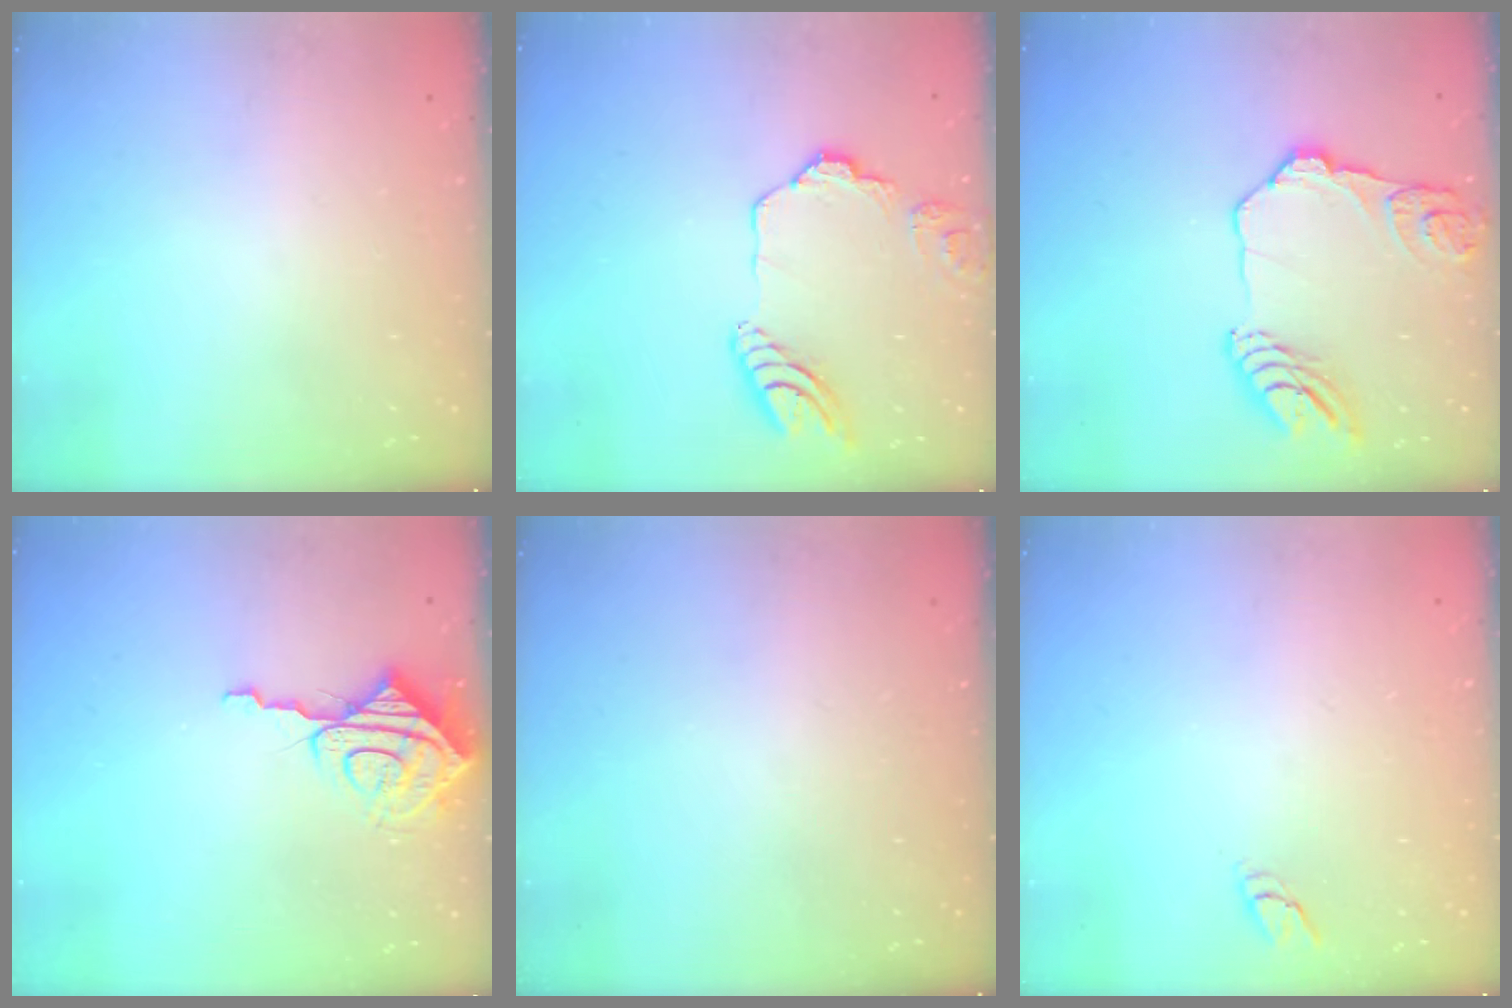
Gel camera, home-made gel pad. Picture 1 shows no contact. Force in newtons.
{"total": 13.8, "press": 13.7, "slide": 1.9}
{"total": 16.0, "press": 15.9, "slide": 1.7}
{"total": 9.0, "press": 8.9, "slide": 0.8}
{"total": 0.0}
{"total": 3.6, "press": 3.6, "slide": 0.4}